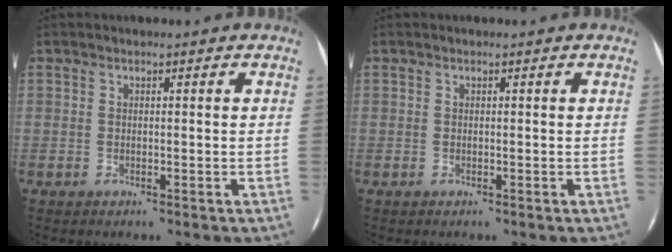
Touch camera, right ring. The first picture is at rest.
{"total": 0.0}